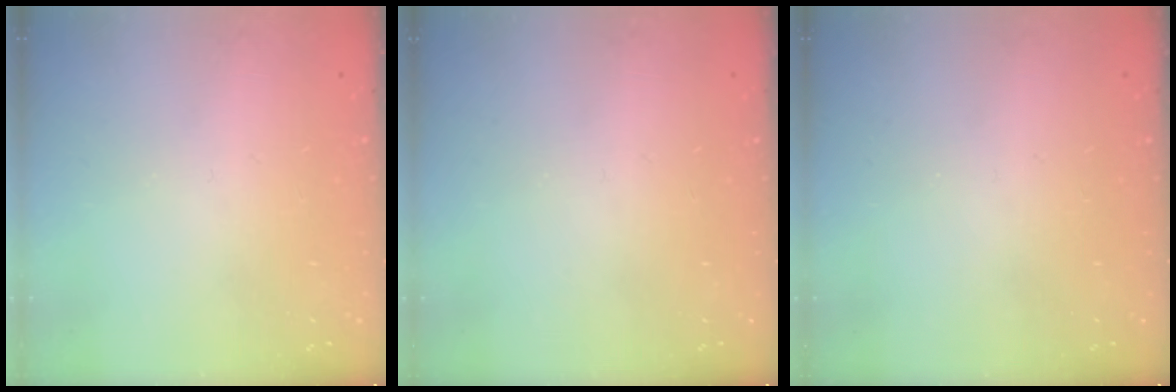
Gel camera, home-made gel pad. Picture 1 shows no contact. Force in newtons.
{"total": 0.0}
{"total": 0.0}